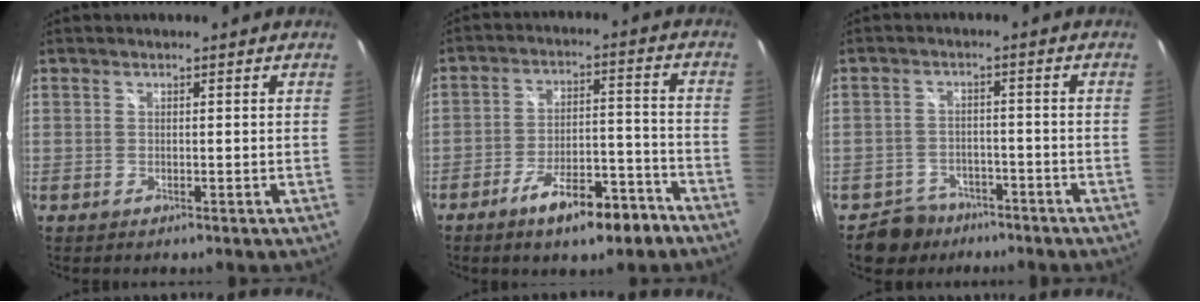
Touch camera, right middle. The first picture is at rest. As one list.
[{"total": 11.5, "force": [-7.8, 3.5, 7.7], "torque": [-0.135, 0.010, -0.111]}, {"total": 5.8, "force": [-4.3, 3.9, 0.2], "torque": [-0.020, 0.019, -0.067]}]